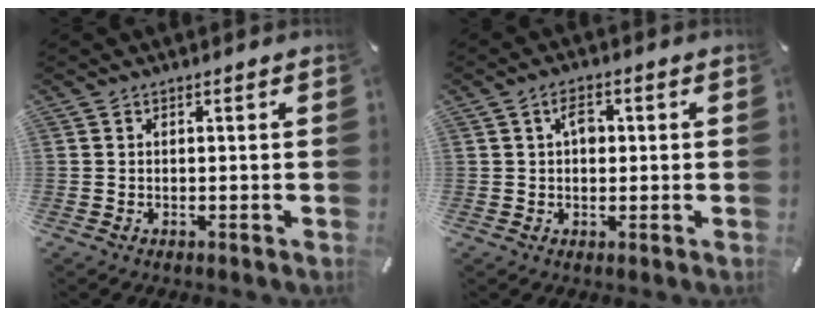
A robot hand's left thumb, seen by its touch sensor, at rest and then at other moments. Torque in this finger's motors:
{"motor_torque": [-0.01, -0.02, 0.19, 0.38, -0.06]}